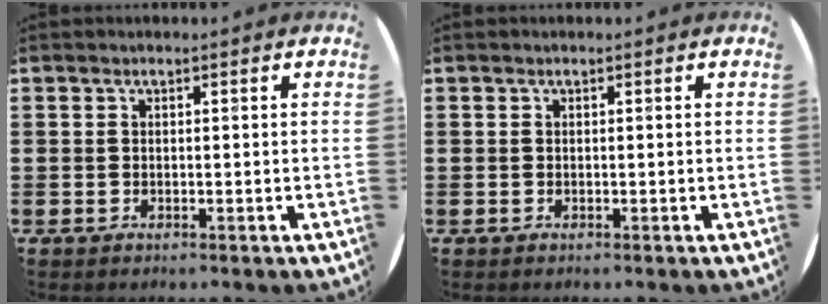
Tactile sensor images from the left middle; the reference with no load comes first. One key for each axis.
{"total": 0.0}